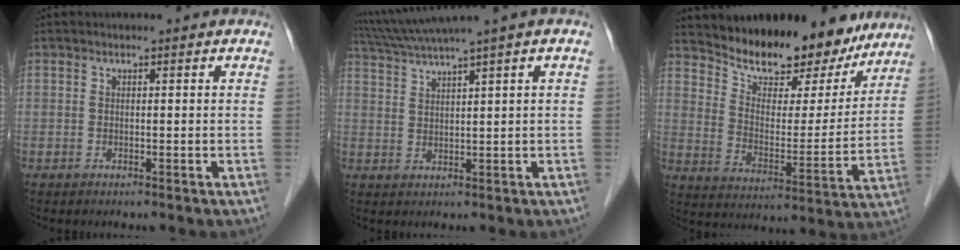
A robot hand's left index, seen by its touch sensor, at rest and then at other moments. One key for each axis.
{"total": 6.9, "fx": 5.3, "fy": -1.8, "fz": 4.1, "tx": -0.079, "ty": 0.021, "tz": 0.099}
{"total": 17.9, "fx": 15.8, "fy": 5.6, "fz": 6.4, "tx": -0.089, "ty": -0.016, "tz": 0.233}